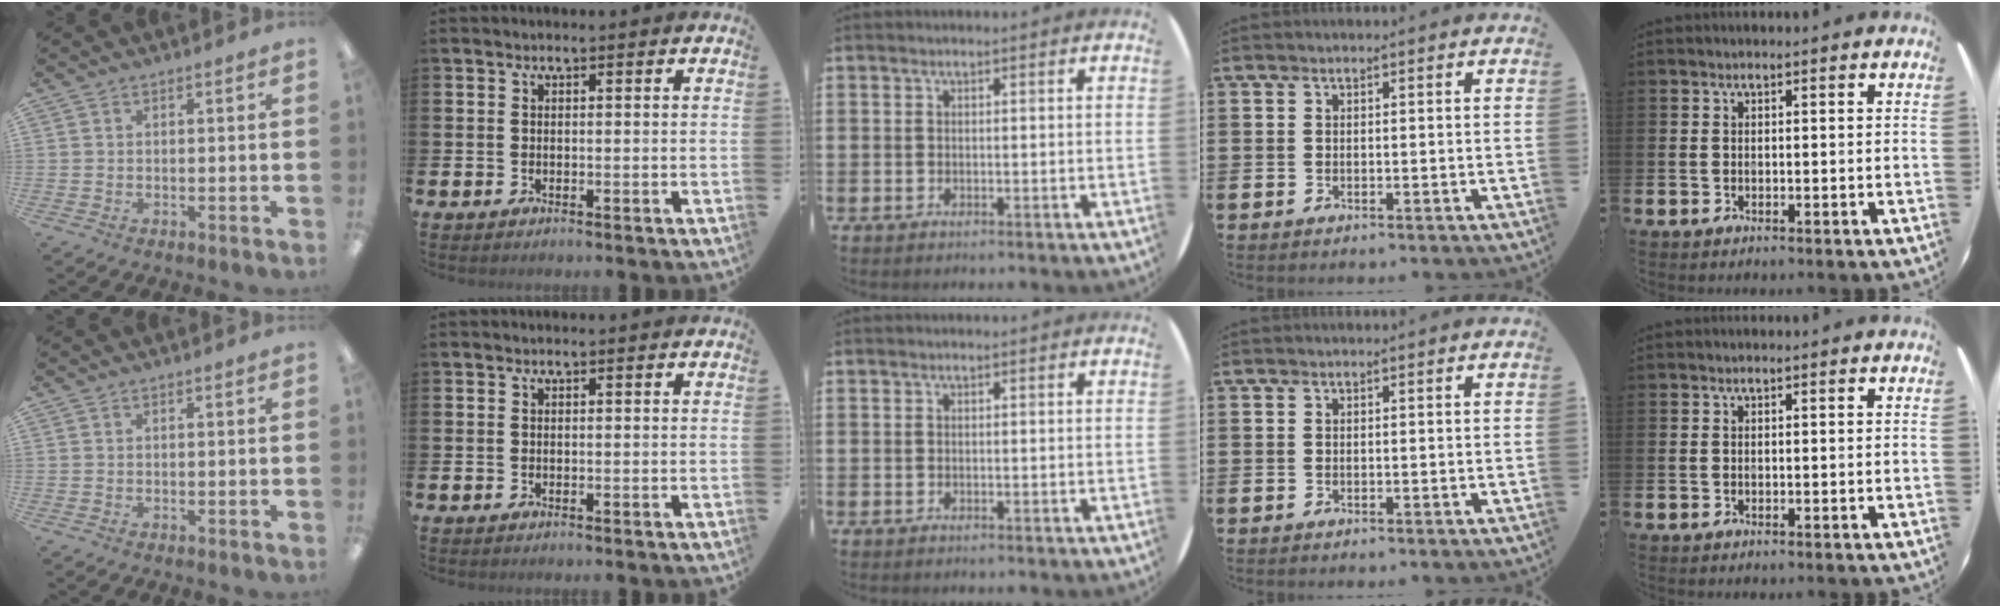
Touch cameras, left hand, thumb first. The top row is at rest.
{}